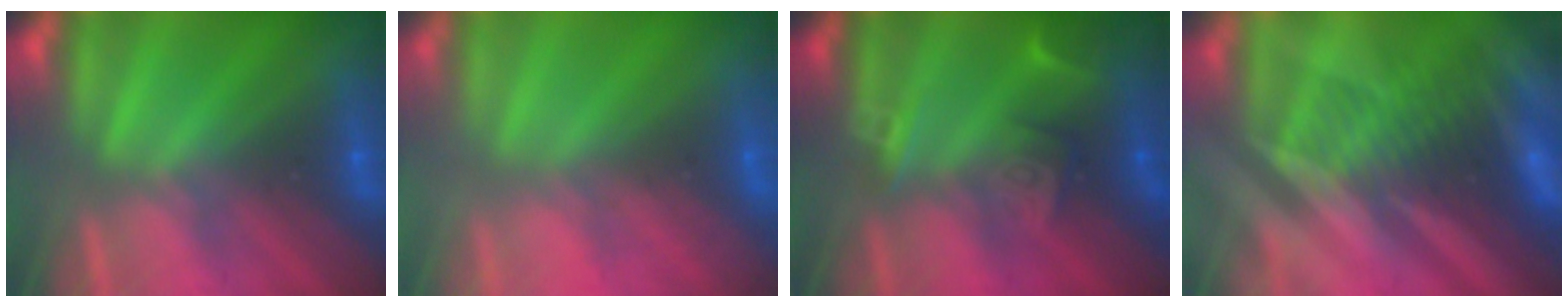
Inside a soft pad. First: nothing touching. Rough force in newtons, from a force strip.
{"total": 9.6}
{"total": 2.4}
{"total": 3.2}